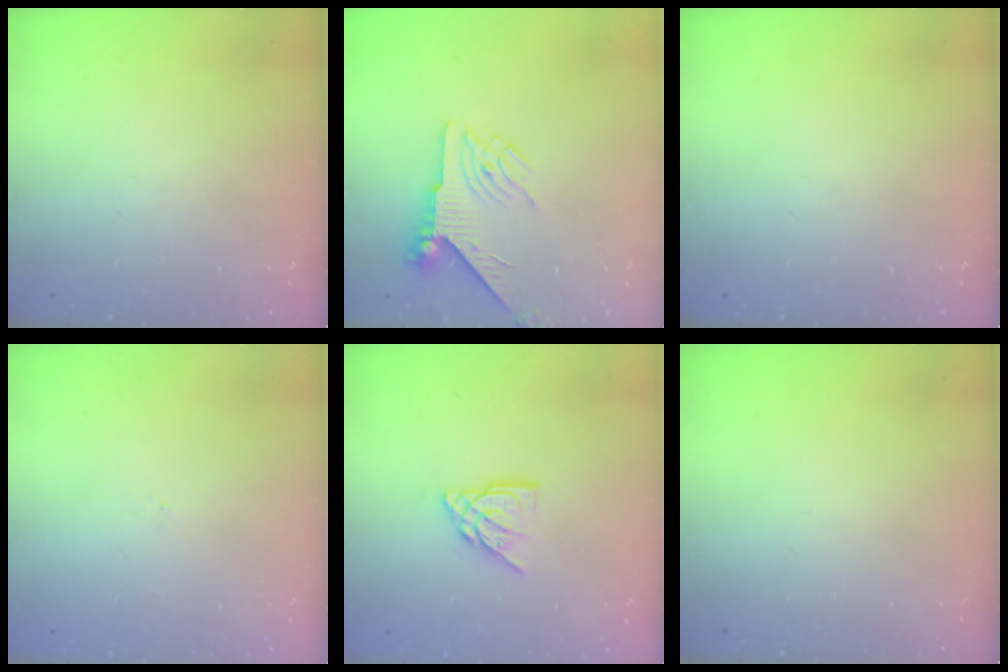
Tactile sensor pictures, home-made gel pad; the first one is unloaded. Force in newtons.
{"total": 5.8, "press": 5.8, "slide": 0.5}
{"total": 0.0}
{"total": 0.0}
{"total": 9.3, "press": 9.2, "slide": 0.9}
{"total": 0.0}